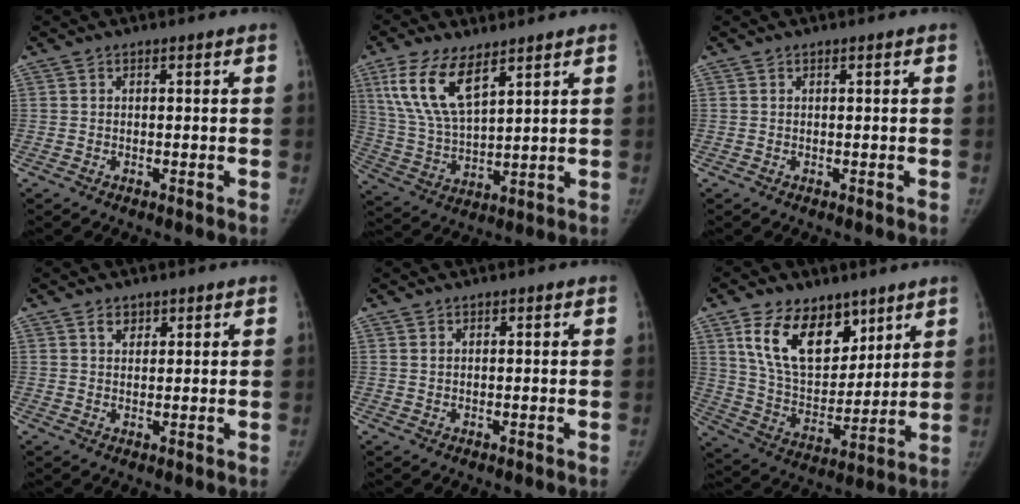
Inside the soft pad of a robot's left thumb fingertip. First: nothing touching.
{"total": 12.8, "force": [7.0, 5.3, 9.3], "torque": [-0.181, -0.026, 0.147]}
{"total": 0.0}
{"total": 2.2, "force": [1.4, 1.5, 0.8], "torque": [-0.001, -0.008, 0.022]}
{"total": 0.6, "force": [0.3, 0.4, 0.3], "torque": [-0.002, -0.002, 0.006]}
{"total": 17.4, "force": [9.6, 10.4, 10.1], "torque": [-0.129, -0.052, 0.185]}